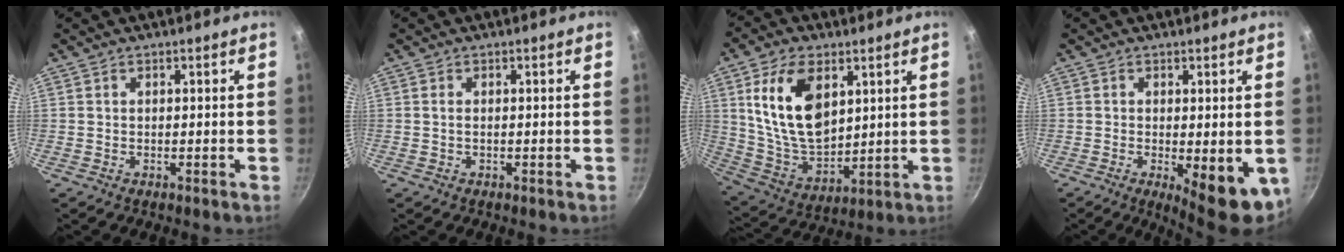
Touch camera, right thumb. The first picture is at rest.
{"total": 0.6, "force": [0.1, 0.2, 0.5], "torque": [-0.011, -0.001, 0.002]}
{"total": 17.1, "force": [5.8, 9.7, 12.8], "torque": [-0.217, -0.026, 0.122]}
{"total": 10.8, "force": [-3.5, 3.9, 9.5], "torque": [-0.118, -0.020, -0.040]}